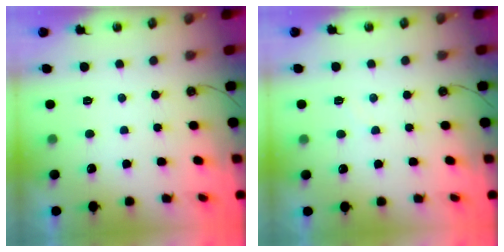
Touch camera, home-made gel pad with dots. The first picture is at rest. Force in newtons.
{"total": 4.6, "press": 4.6, "slide": 0.6}